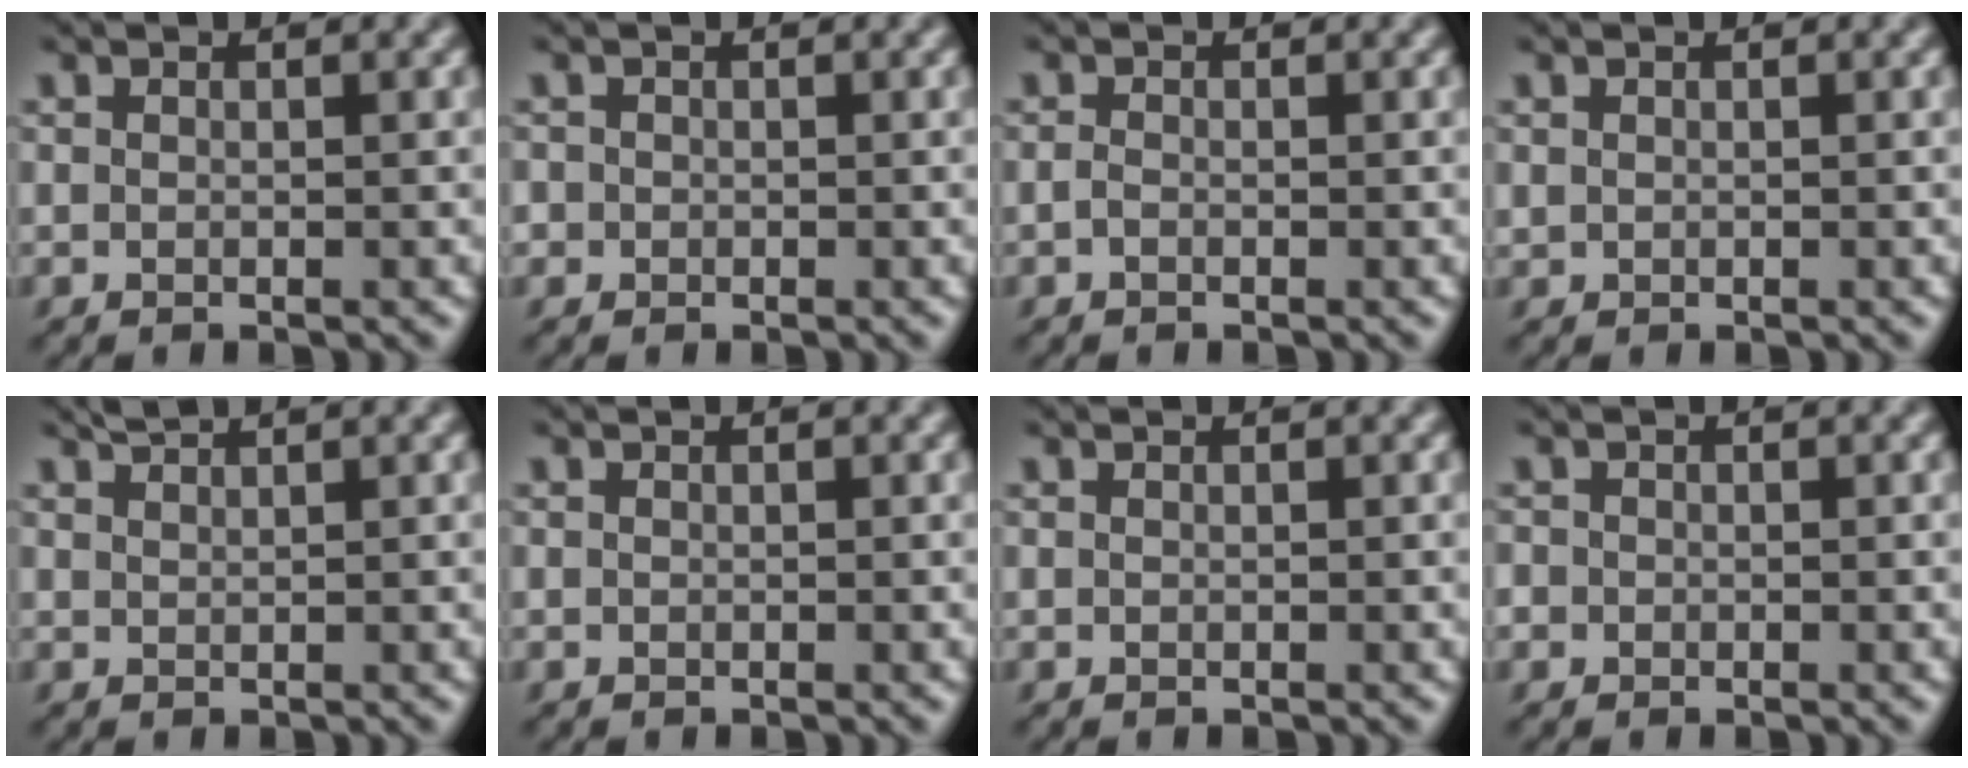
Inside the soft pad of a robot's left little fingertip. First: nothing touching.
{"total": 0.9, "force": [-0.1, 0.9, 0.1], "torque": [0.005, -0.001, -0.005]}
{"total": 0.7, "force": [-0.4, 0.4, 0.4], "torque": [-0.010, 0.000, -0.012]}
{"total": 0.0}
{"total": 1.2, "force": [1.2, 0.2, 0.1], "torque": [-0.010, 0.007, 0.026]}
{"total": 0.0}
{"total": 0.0}
{"total": 1.2, "force": [-0.2, 1.2, 0.3], "torque": [0.000, 0.003, -0.006]}